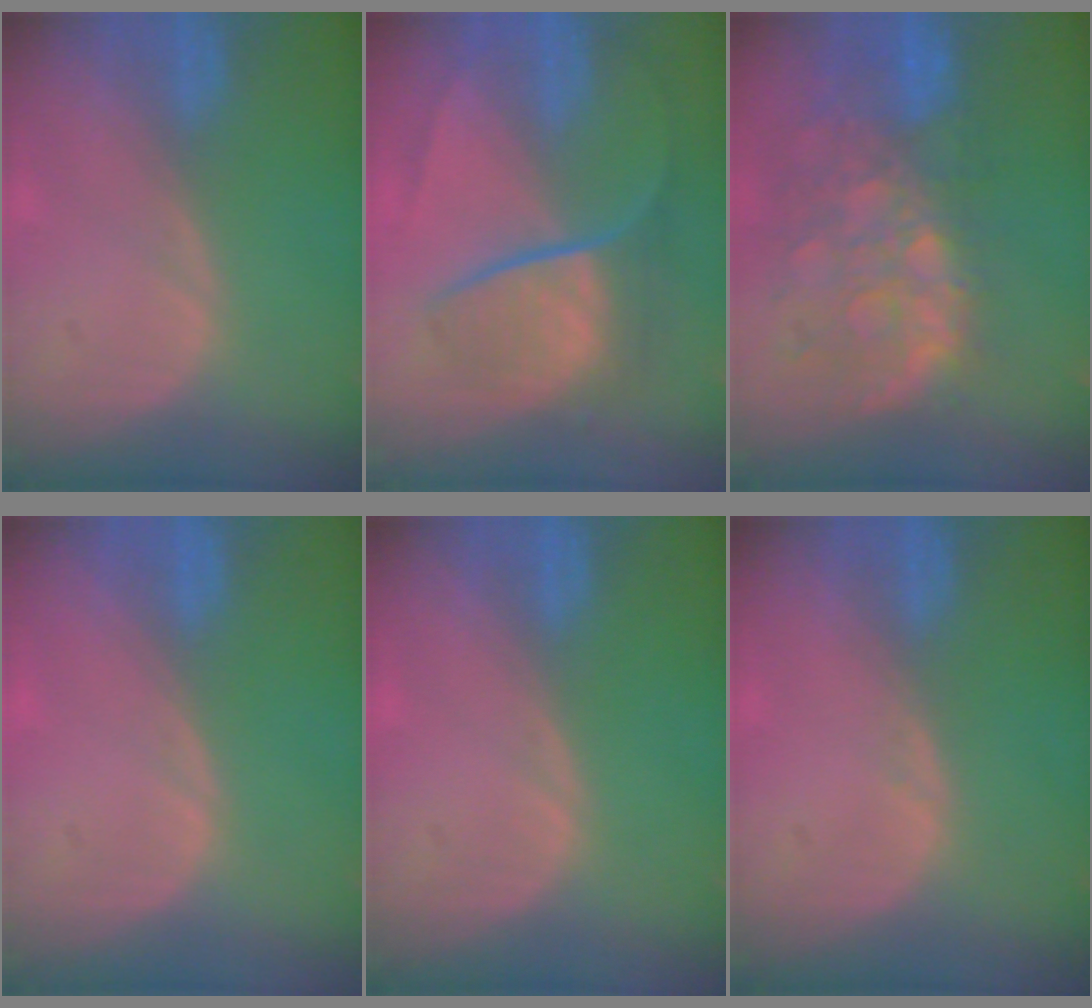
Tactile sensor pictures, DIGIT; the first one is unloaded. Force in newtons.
{"total": 9.3, "press": 7.7, "slide": 5.1}
{"total": 11.7, "press": 9.9, "slide": 6.3}
{"total": 0.0}
{"total": 0.0}
{"total": 0.5, "press": 0.5, "slide": 0.0}